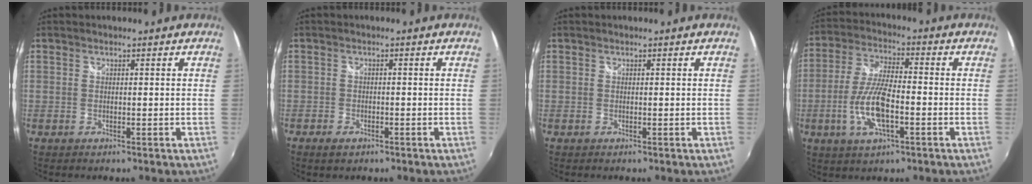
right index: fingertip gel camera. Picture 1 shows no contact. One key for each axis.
{"total": 2.4, "fx": -1.7, "fy": 1.4, "fz": 1.0, "tx": -0.027, "ty": -0.003, "tz": -0.030}
{"total": 0.0}
{"total": 11.2, "fx": -3.3, "fy": 3.6, "fz": 10.1, "tx": -0.211, "ty": -0.003, "tz": -0.067}